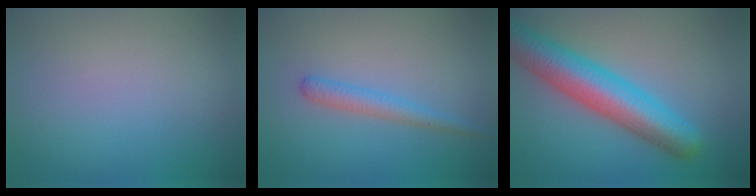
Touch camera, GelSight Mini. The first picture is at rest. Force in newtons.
{"total": 1.9, "press": 1.9, "slide": 0.1}
{"total": 8.0, "press": 8.0, "slide": 0.2}